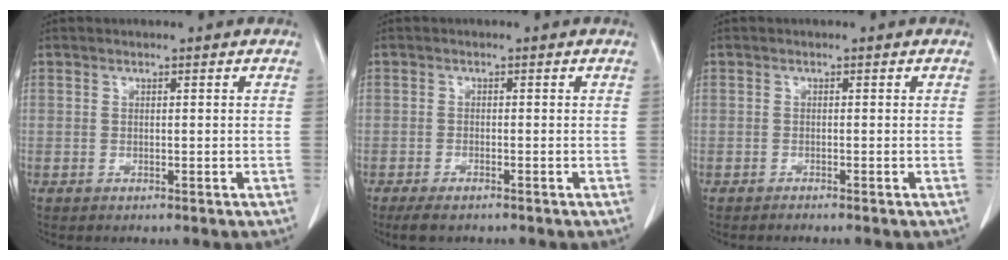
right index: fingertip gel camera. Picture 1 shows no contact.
{"total": 3.3, "force": [-2.6, 0.9, 1.8], "torque": [-0.033, -0.007, -0.039]}
{"total": 1.2, "force": [-1.1, -0.2, 0.6], "torque": [-0.008, 0.001, -0.015]}